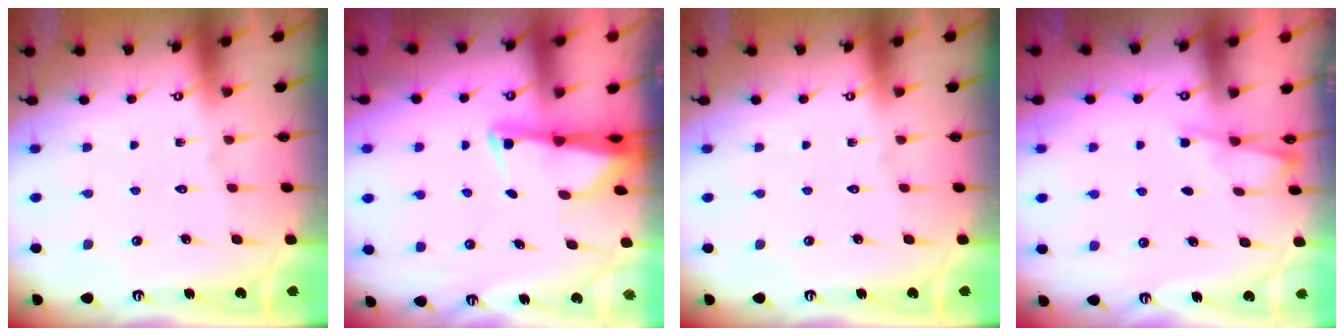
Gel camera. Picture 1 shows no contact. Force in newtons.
{"total": 2.7, "press": 2.6, "slide": 0.5}
{"total": 0.0}
{"total": 2.4, "press": 2.3, "slide": 0.5}